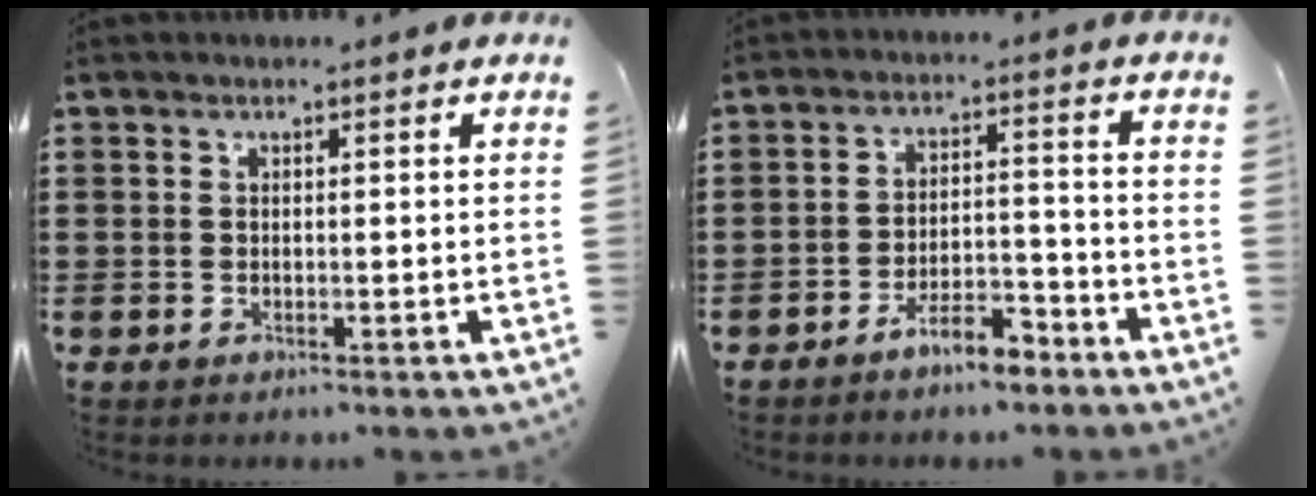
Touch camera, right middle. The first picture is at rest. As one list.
[{"total": 6.1, "force": [-5.1, 1.3, 3.0], "torque": [-0.061, 0.004, -0.100]}]